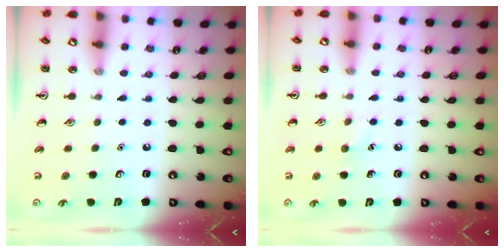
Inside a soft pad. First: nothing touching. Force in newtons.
{"total": 5.9, "press": 5.6, "slide": 1.7}